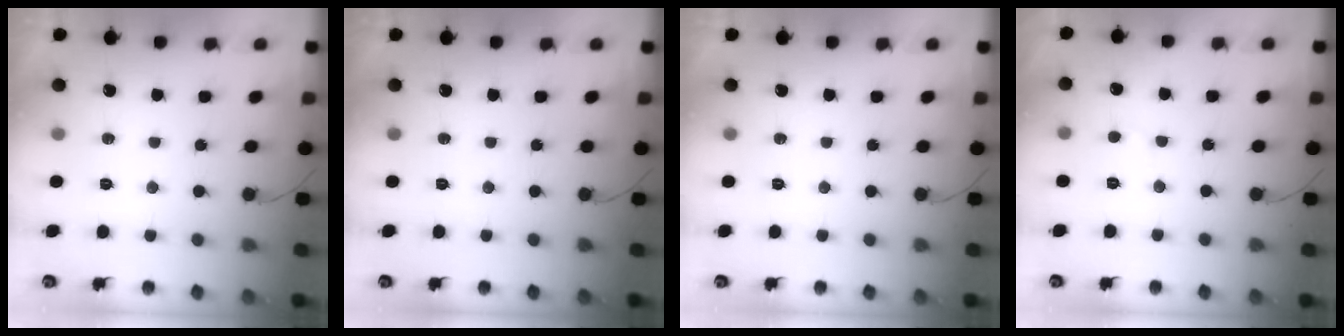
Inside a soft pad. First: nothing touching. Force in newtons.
{"total": 0.0}
{"total": 0.0}
{"total": 2.6, "press": 2.6, "slide": 0.2}